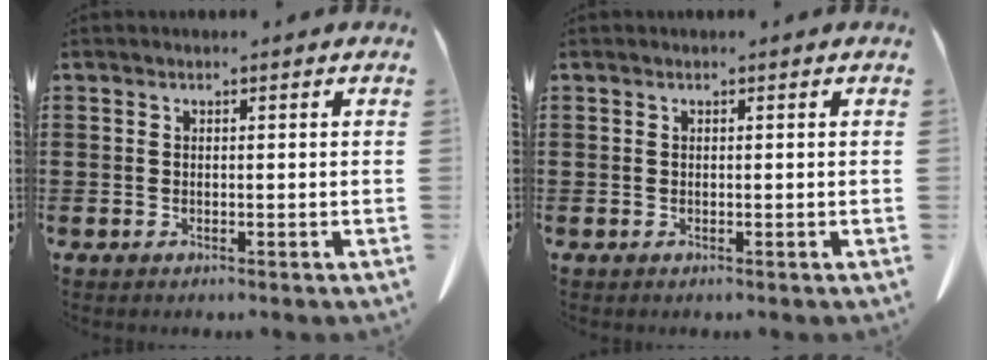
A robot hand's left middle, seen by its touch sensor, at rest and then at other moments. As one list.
[{"total": 0.0}]